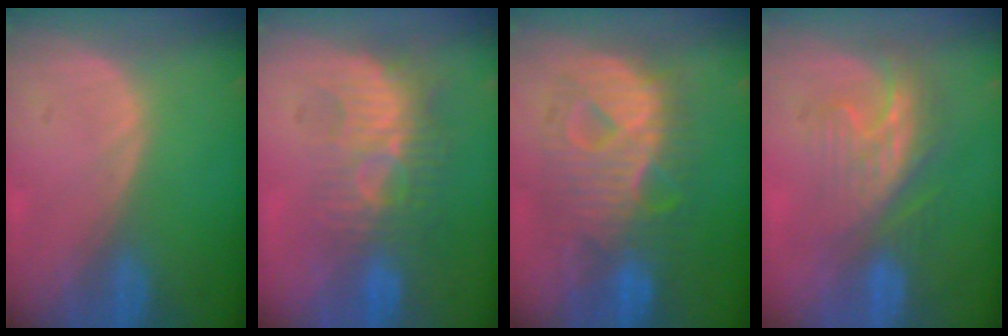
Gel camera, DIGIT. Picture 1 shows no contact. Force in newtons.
{"total": 9.6, "press": 8.5, "slide": 4.4}
{"total": 11.2, "press": 11.2, "slide": 1.0}
{"total": 8.7, "press": 7.5, "slide": 4.5}